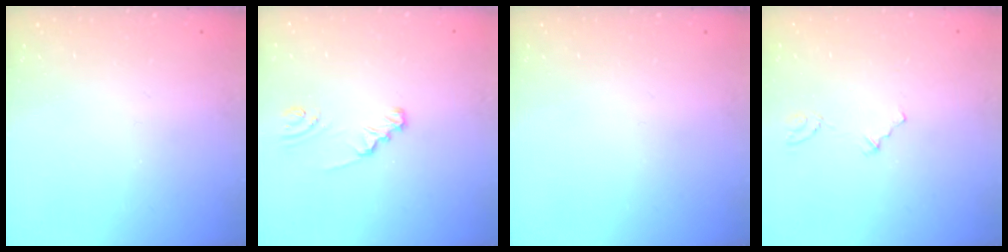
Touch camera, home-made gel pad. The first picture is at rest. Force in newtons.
{"total": 2.1, "press": 2.1, "slide": 0.2}
{"total": 0.0}
{"total": 1.6, "press": 1.2, "slide": 1.0}